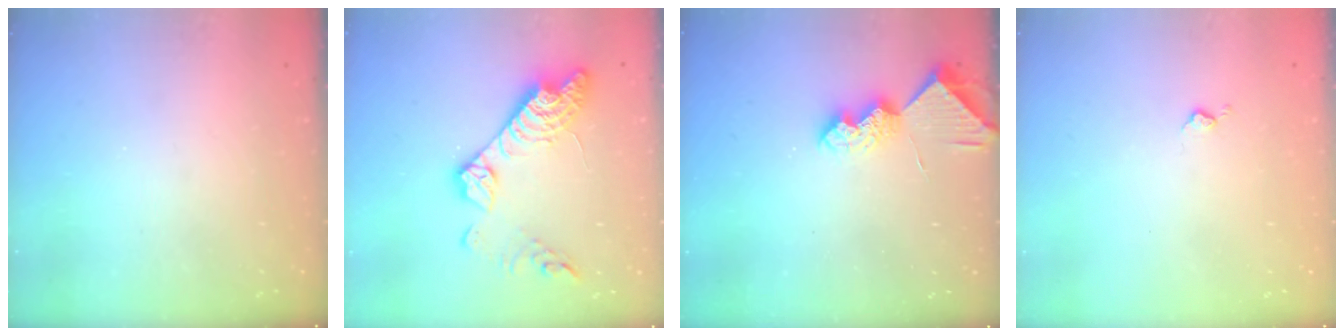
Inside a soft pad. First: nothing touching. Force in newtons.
{"total": 17.3, "press": 17.3, "slide": 0.9}
{"total": 7.9, "press": 7.8, "slide": 0.6}
{"total": 3.3, "press": 3.2, "slide": 0.5}